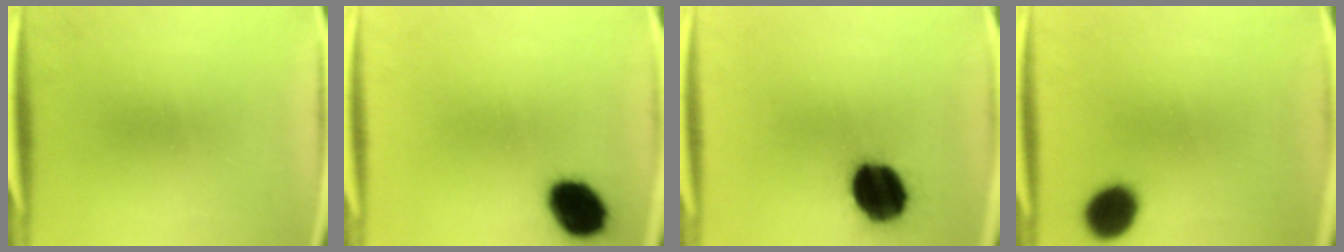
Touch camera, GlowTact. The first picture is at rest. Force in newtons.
{"total": 11.9}
{"total": 17.1}
{"total": 9.1}